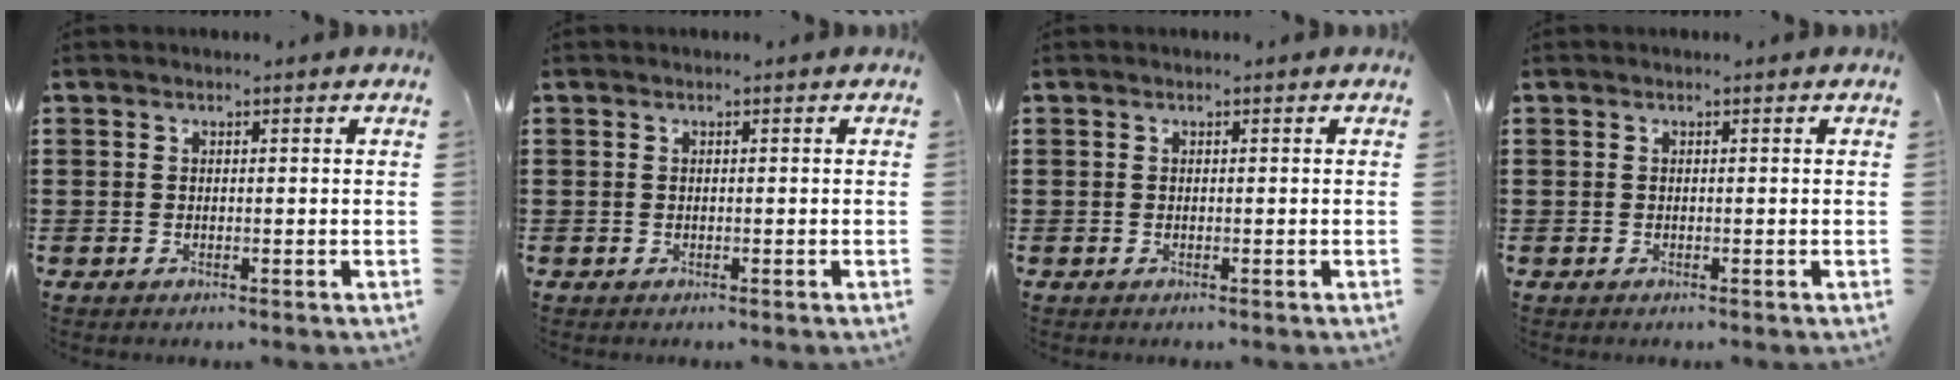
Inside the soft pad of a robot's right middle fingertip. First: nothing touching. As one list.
[{"total": 0.0}, {"total": 0.0}, {"total": 0.0}]